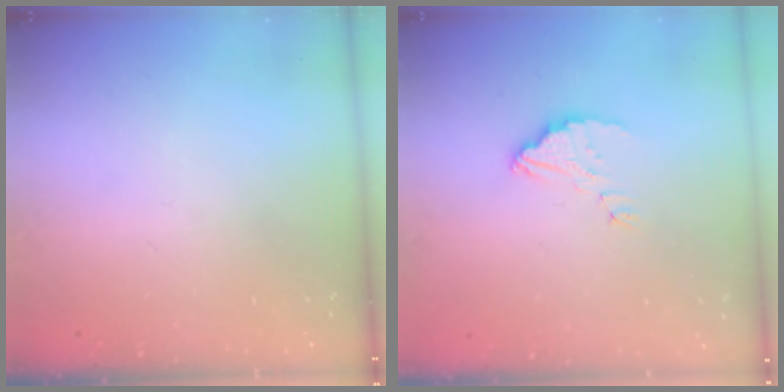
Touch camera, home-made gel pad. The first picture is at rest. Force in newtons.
{"total": 2.9, "press": 2.9, "slide": 0.2}